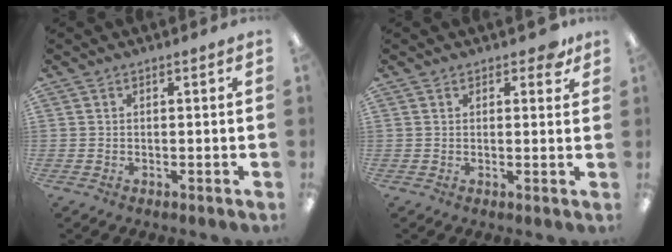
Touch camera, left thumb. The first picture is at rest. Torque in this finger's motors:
{"motor_torque": [0.42, 0.17, 0.36, -0.10, 0.00]}